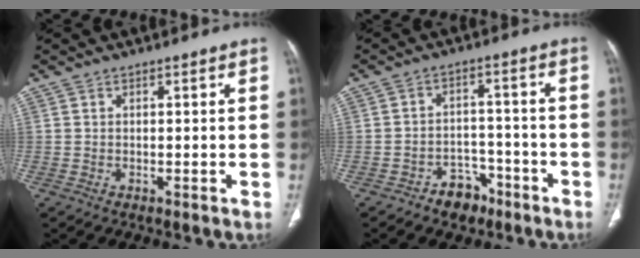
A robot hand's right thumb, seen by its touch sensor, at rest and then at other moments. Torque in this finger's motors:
{"motor_torque": [3.69, 0.92, 0.61, -0.49, 0.03]}